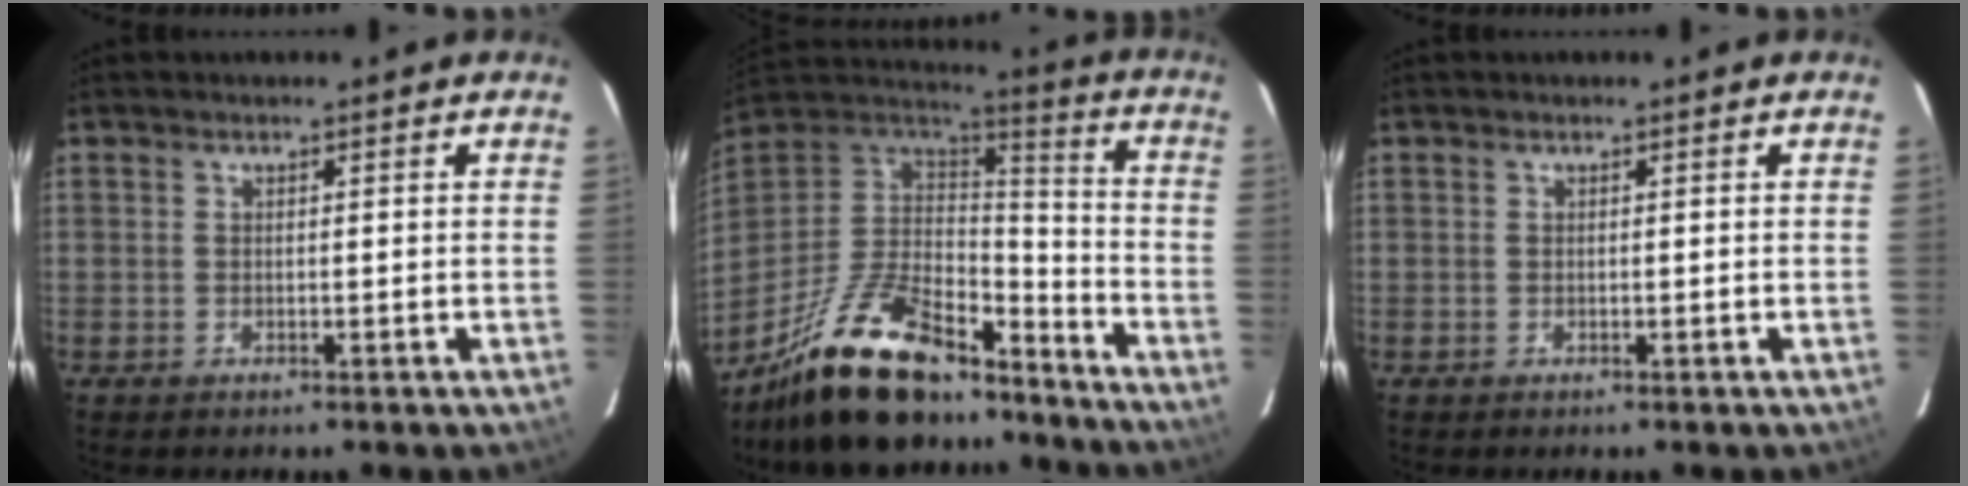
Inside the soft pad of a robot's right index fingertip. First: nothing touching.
{"total": 25.0, "force": [-18.4, 9.7, 13.9], "torque": [-0.280, -0.002, -0.298]}
{"total": 0.0}